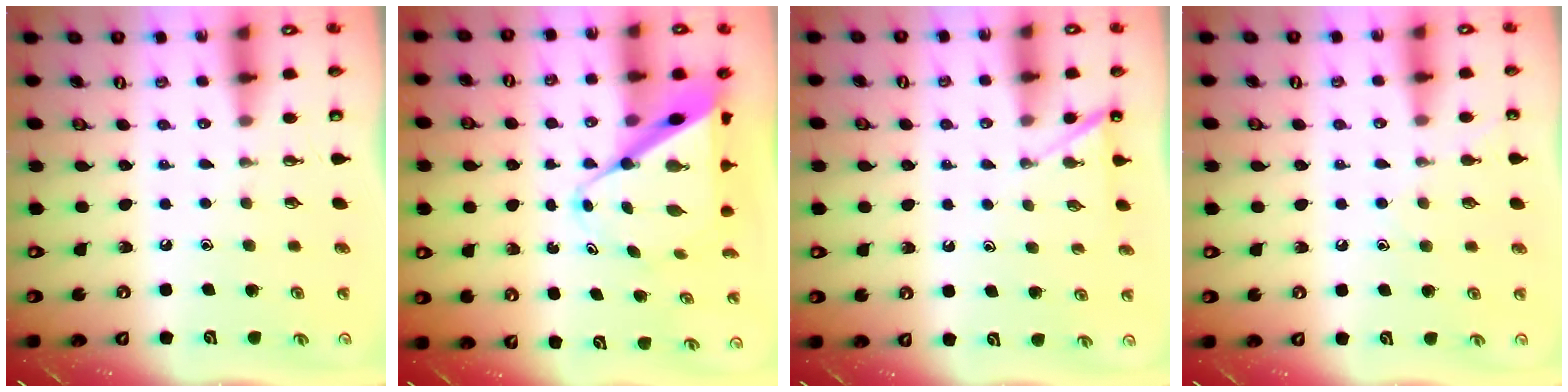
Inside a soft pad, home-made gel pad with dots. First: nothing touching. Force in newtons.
{"total": 11.5, "press": 11.5, "slide": 0.7}
{"total": 4.0, "press": 4.0, "slide": 0.4}
{"total": 5.9, "press": 5.9, "slide": 0.4}